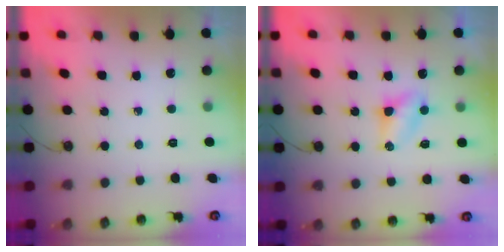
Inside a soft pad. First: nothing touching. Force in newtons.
{"total": 4.0, "press": 4.0, "slide": 0.5}